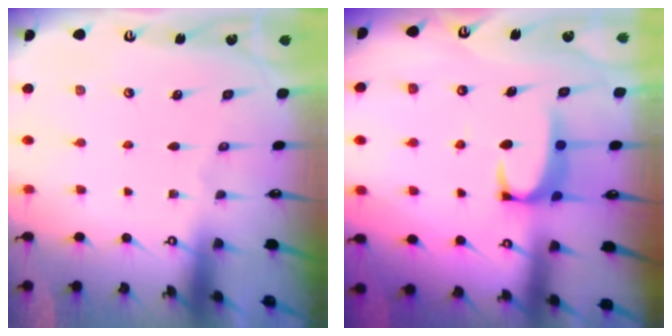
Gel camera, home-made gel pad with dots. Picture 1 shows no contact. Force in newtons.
{"total": 2.0, "press": 2.0, "slide": 0.3}